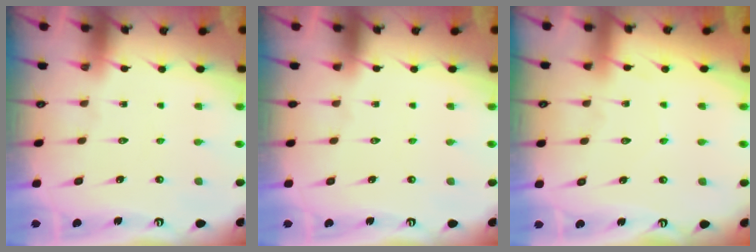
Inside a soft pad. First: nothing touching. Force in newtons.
{"total": 0.0}
{"total": 2.7, "press": 2.7, "slide": 0.3}